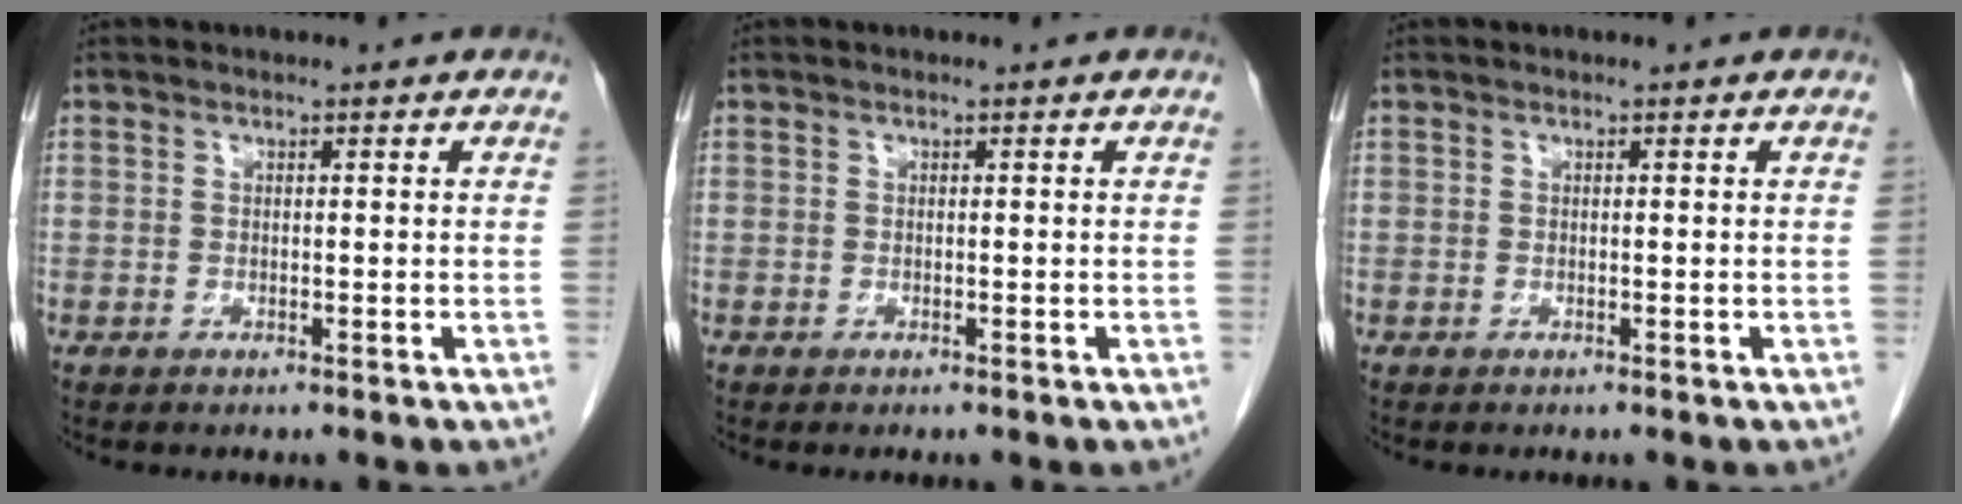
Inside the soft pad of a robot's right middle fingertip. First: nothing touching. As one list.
[{"total": 0.0}, {"total": 0.0}]